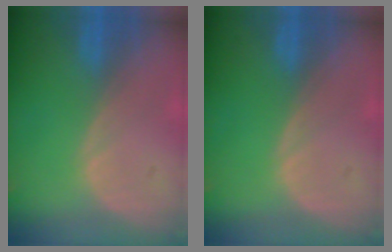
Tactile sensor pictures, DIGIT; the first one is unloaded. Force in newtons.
{"total": 0.0}